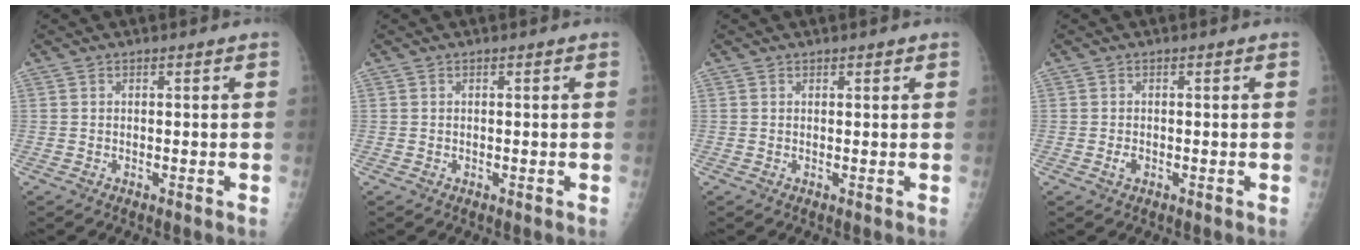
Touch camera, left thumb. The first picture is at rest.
{"total": 0.0}
{"total": 0.8, "force": [0.6, 0.4, 0.4], "torque": [0.001, -0.002, 0.006]}
{"total": 1.3, "force": [-0.4, 0.9, 0.8], "torque": [-0.014, 0.000, -0.007]}